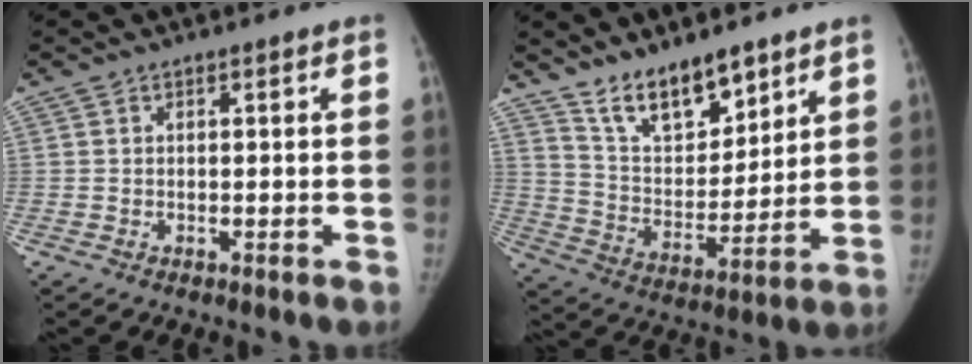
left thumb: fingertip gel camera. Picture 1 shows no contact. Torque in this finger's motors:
{"motor_torque": [0.13, 0.06, -0.17, -0.55, 0.04]}